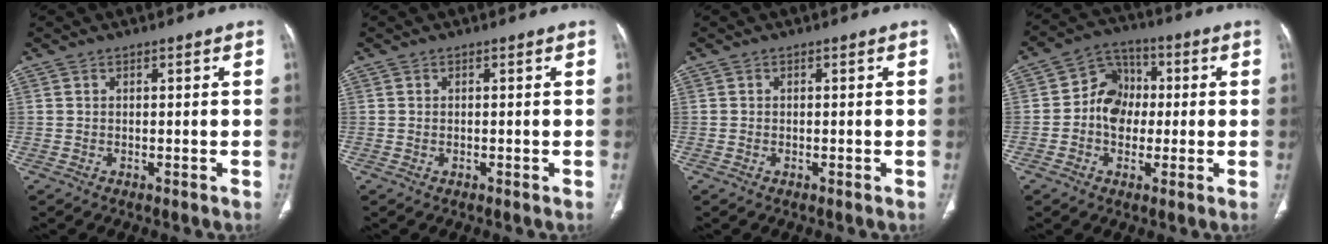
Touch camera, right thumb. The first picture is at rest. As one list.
[{"total": 0.0}, {"total": 0.0}, {"total": 9.3, "force": [-0.3, 7.7, 5.2], "torque": [-0.052, 0.023, -0.016]}]